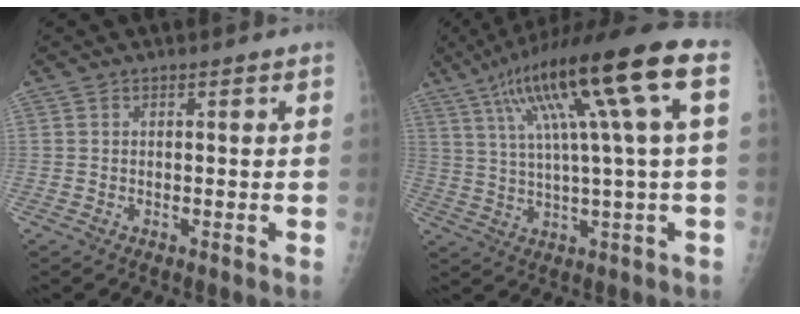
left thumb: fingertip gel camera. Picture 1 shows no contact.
{"total": 19.1, "force": [6.7, 1.7, 17.8], "torque": [-0.304, 0.018, 0.107]}